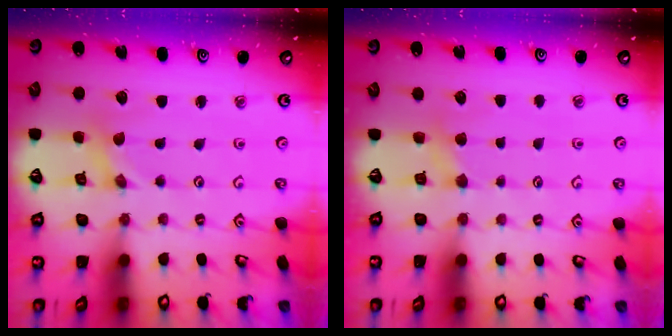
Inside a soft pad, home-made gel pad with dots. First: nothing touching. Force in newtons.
{"total": 2.9, "press": 2.9, "slide": 0.5}